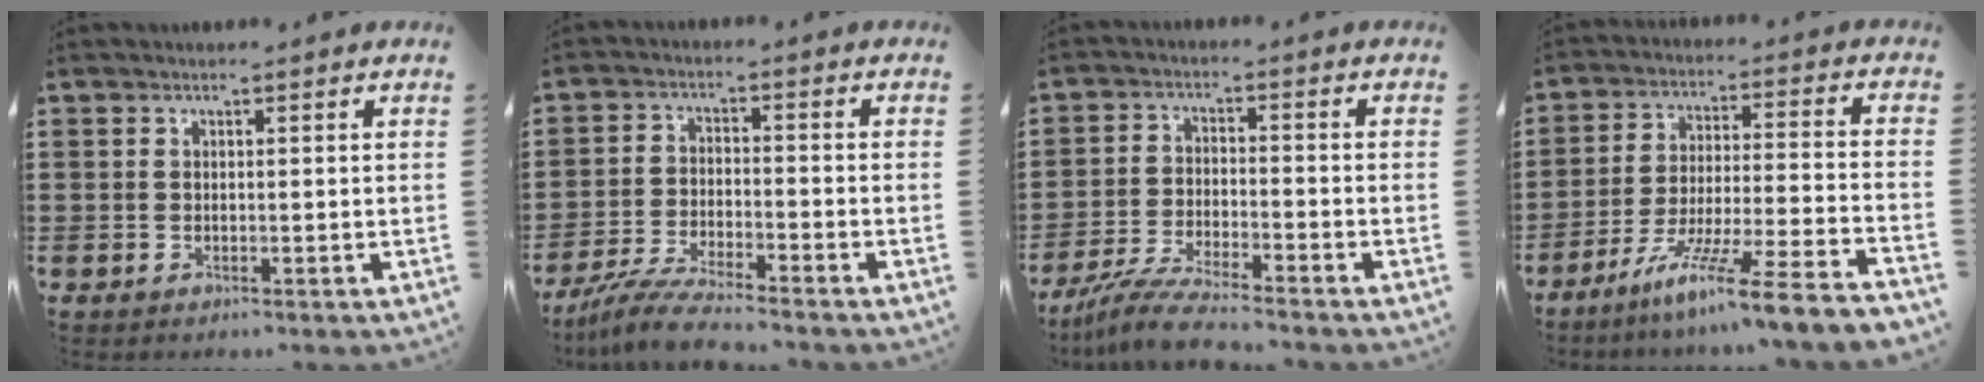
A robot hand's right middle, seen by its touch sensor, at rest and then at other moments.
{"total": 6.4, "force": [-5.8, 0.1, 2.7], "torque": [-0.068, -0.016, -0.115]}
{"total": 6.5, "force": [-5.9, 0.1, 2.8], "torque": [-0.070, -0.015, -0.117]}
{"total": 11.3, "force": [-9.2, -1.0, 6.6], "torque": [-0.121, 0.001, -0.180]}